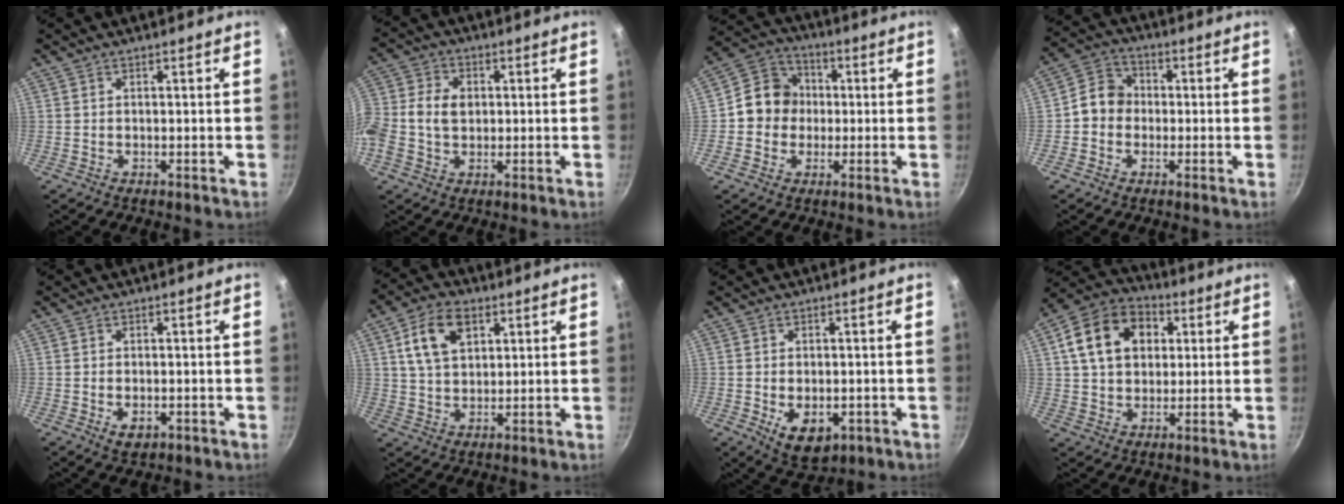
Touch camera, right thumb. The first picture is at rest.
{"total": 10.8, "force": [-0.2, 8.2, 7.0], "torque": [-0.144, 0.032, -0.018]}
{"total": 9.7, "force": [-0.2, 8.9, 3.8], "torque": [-0.024, 0.022, -0.025]}
{"total": 7.1, "force": [-0.6, 6.2, 3.3], "torque": [-0.026, 0.019, -0.031]}
{"total": 3.2, "force": [-1.1, 1.9, 2.3], "torque": [-0.034, -0.002, -0.012]}
{"total": 10.4, "force": [3.8, 6.7, 7.0], "torque": [-0.110, -0.001, 0.067]}
{"total": 7.8, "force": [-2.1, 4.9, 5.6], "torque": [-0.068, -0.007, -0.016]}
{"total": 15.3, "force": [4.1, 11.4, 9.4], "torque": [-0.141, 0.018, 0.057]}